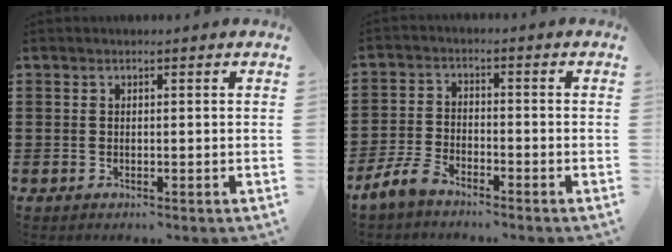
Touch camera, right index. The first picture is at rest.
{"total": 4.4, "force": [-3.7, 1.3, 2.1], "torque": [-0.064, 0.001, -0.078]}